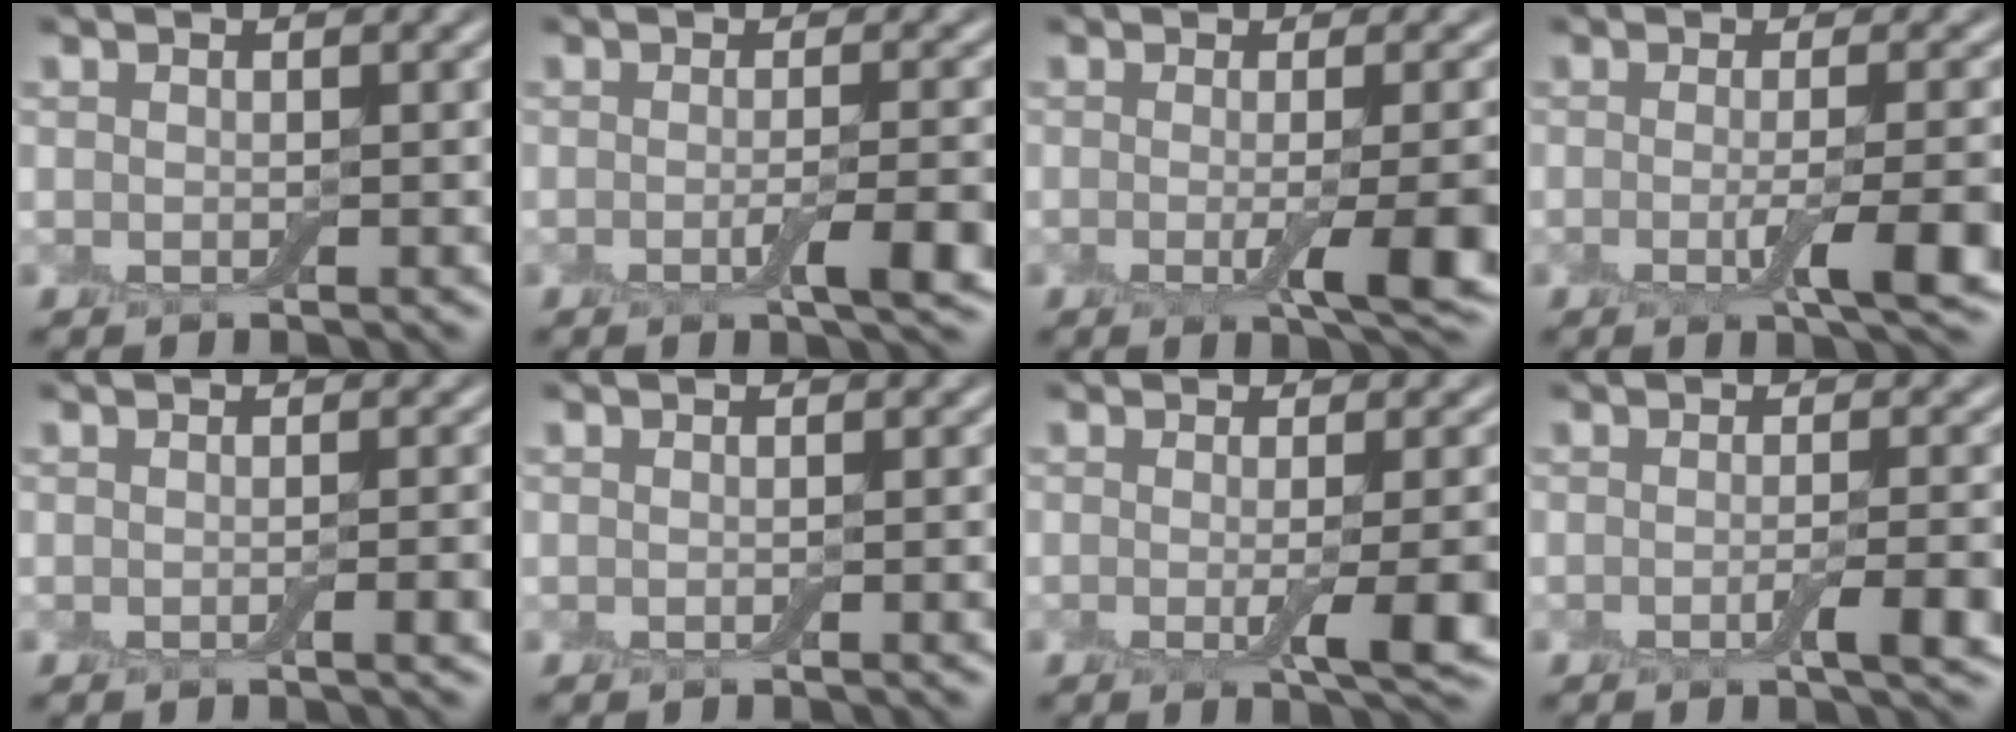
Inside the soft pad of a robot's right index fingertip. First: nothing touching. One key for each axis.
{"total": 3.7, "fx": -1.6, "fy": 0.6, "fz": 3.3, "tx": -0.056, "ty": -0.008, "tz": -0.024}
{"total": 5.7, "fx": -1.5, "fy": 1.1, "fz": 5.4, "tx": -0.081, "ty": -0.015, "tz": -0.020}
{"total": 4.9, "fx": -1.5, "fy": 0.8, "fz": 4.6, "tx": -0.077, "ty": -0.011, "tz": -0.021}
{"total": 1.5, "fx": -0.5, "fy": 0.4, "fz": 1.4, "tx": -0.020, "ty": -0.007, "tz": -0.008}
{"total": 1.0, "fx": -0.1, "fy": 0.3, "fz": 0.9, "tx": -0.009, "ty": -0.001, "tz": -0.003}
{"total": 4.6, "fx": -1.1, "fy": 0.8, "fz": 4.4, "tx": -0.064, "ty": -0.013, "tz": -0.014}
{"total": 3.1, "fx": -1.4, "fy": 0.5, "fz": 2.7, "tx": -0.045, "ty": -0.008, "tz": -0.021}